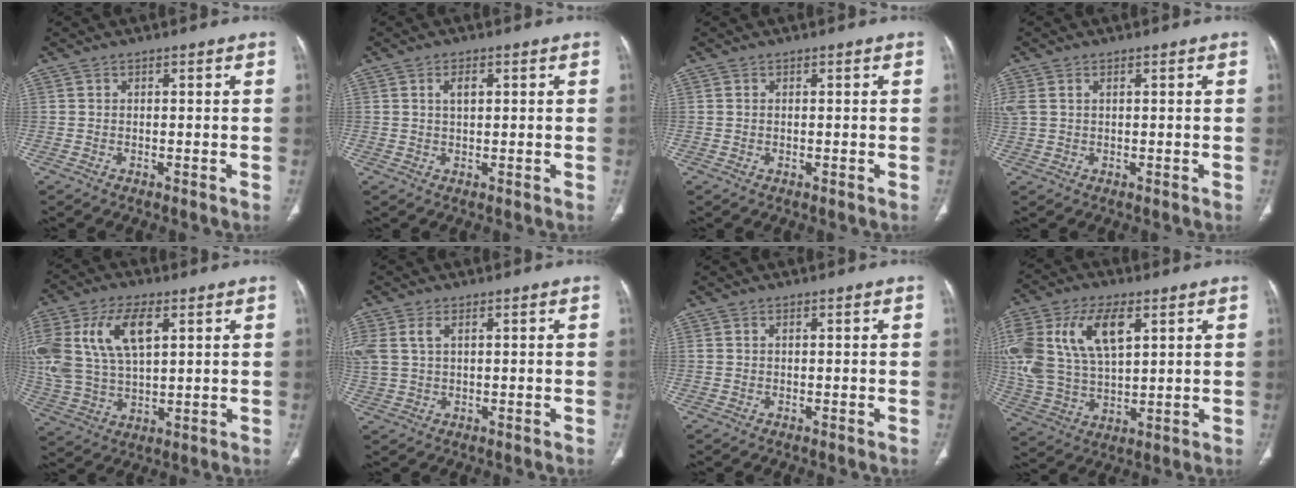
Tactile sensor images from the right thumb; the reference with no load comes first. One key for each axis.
{"total": 2.7, "fx": 0.9, "fy": 1.3, "fz": 2.2, "tx": -0.039, "ty": 0.000, "tz": 0.017}
{"total": 0.0}
{"total": 4.8, "fx": 1.3, "fy": 3.2, "fz": 3.4, "tx": -0.104, "ty": 0.021, "tz": 0.038}
{"total": 18.6, "fx": 6.0, "fy": 10.0, "fz": 14.5, "tx": -0.318, "ty": -0.001, "tz": 0.116}
{"total": 7.4, "fx": 2.4, "fy": 4.4, "fz": 5.4, "tx": -0.146, "ty": 0.014, "tz": 0.056}
{"total": 0.7, "fx": 0.3, "fy": 0.4, "fz": 0.5, "tx": -0.015, "ty": 0.008, "tz": 0.008}
{"total": 21.0, "fx": 7.0, "fy": 11.5, "fz": 16.2, "tx": -0.357, "ty": -0.001, "tz": 0.135}